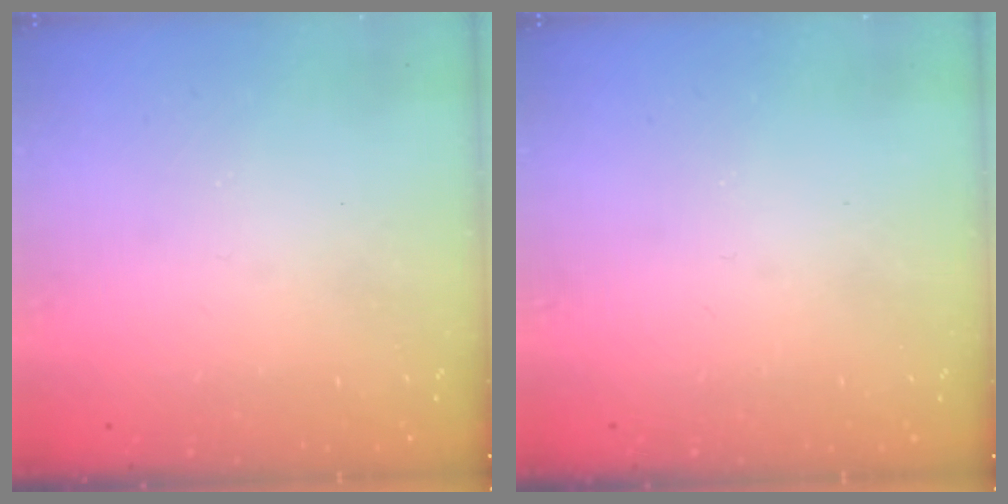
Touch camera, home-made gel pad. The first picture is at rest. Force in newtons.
{"total": 0.0}